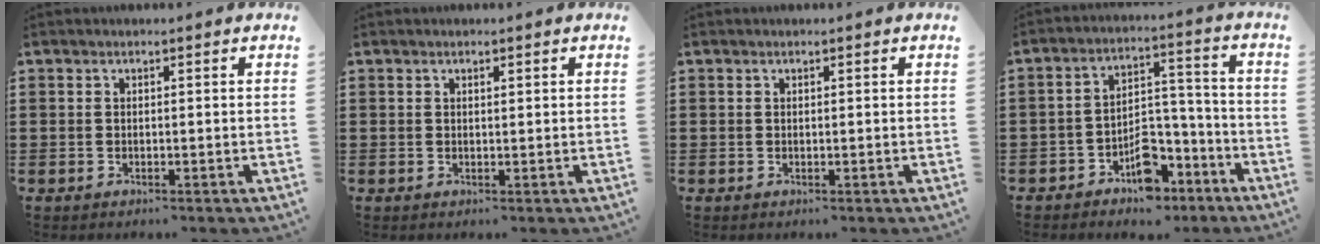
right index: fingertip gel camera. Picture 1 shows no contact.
{"total": 0.5, "force": [0.3, 0.2, 0.3], "torque": [-0.007, 0.002, 0.006]}
{"total": 0.0}
{"total": 7.1, "force": [-5.0, 3.7, 3.5], "torque": [-0.053, 0.020, -0.091]}